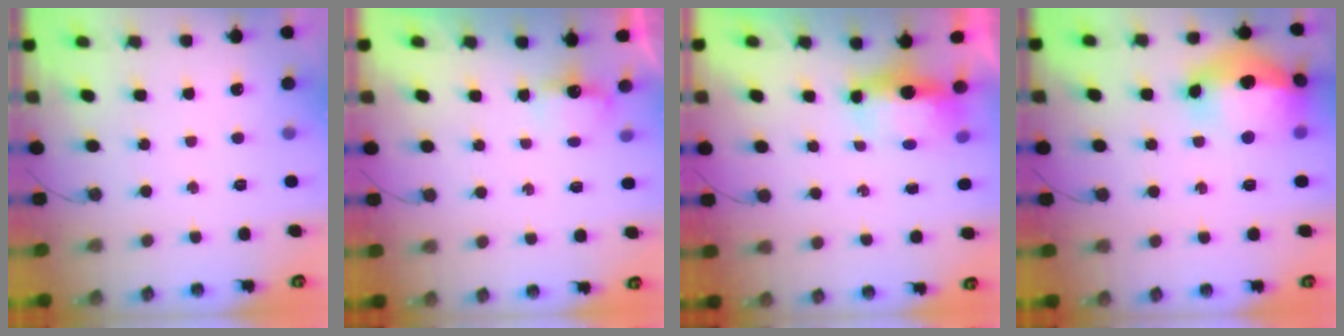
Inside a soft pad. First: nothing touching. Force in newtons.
{"total": 4.0, "press": 3.9, "slide": 0.6}
{"total": 15.7, "press": 8.7, "slide": 13.1}
{"total": 18.9, "press": 18.8, "slide": 1.9}